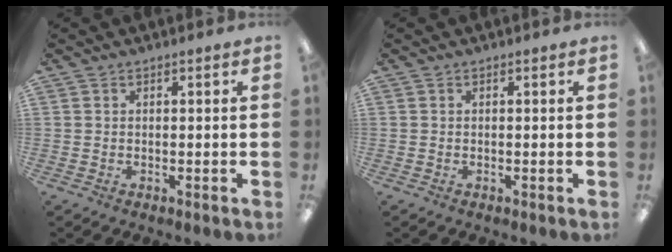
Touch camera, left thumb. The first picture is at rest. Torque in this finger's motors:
{"motor_torque": [0.00, 0.00, 0.00, 0.00, 0.00]}